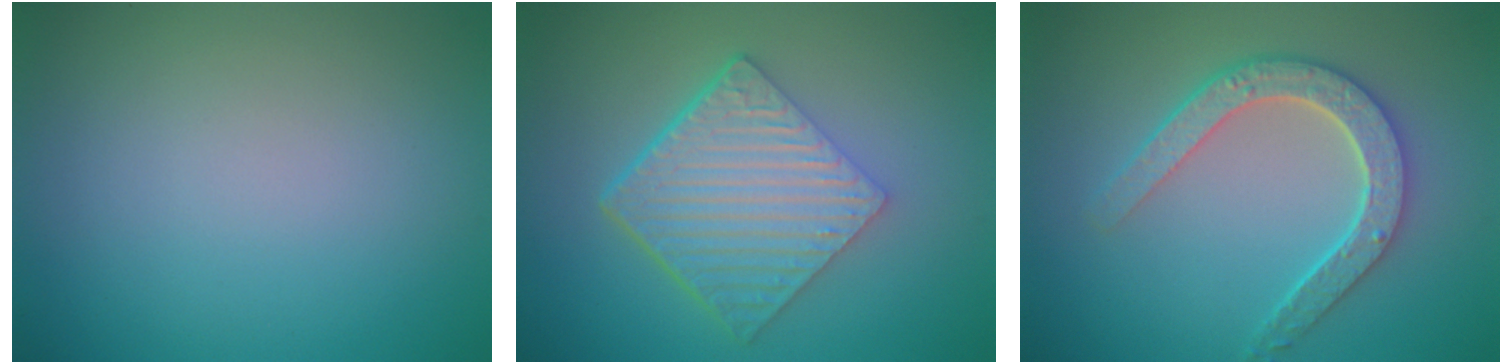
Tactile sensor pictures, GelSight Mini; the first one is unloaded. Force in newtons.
{"total": 6.5, "press": 4.4, "slide": 4.7}
{"total": 4.7, "press": 3.8, "slide": 2.8}